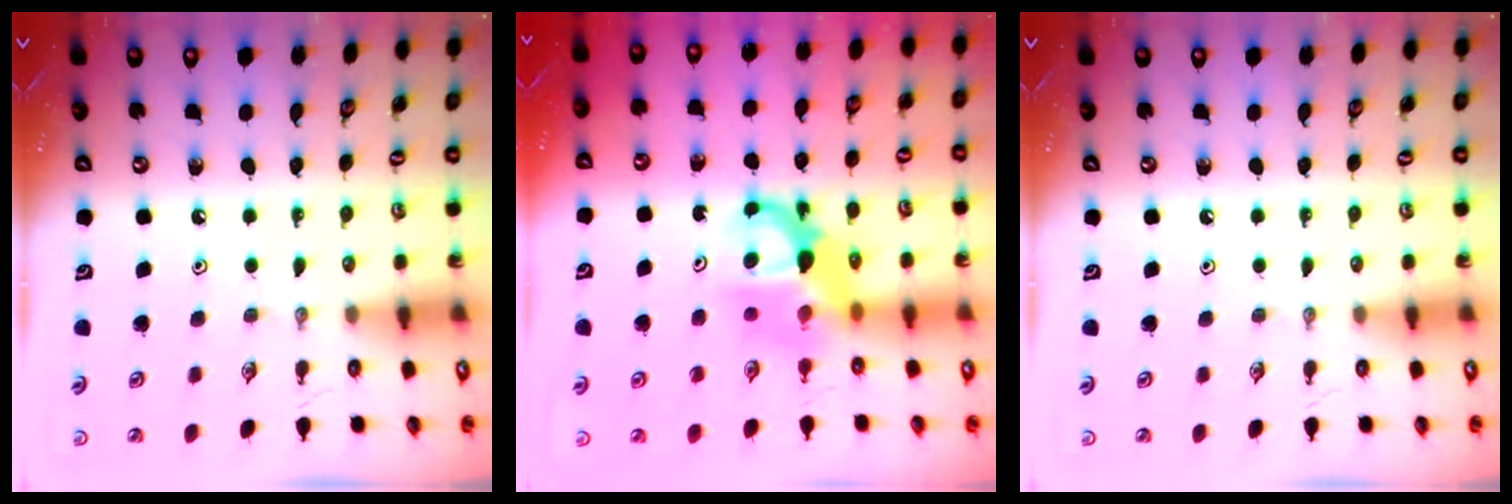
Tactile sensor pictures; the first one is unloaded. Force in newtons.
{"total": 7.1, "press": 7.1, "slide": 0.5}
{"total": 0.0}